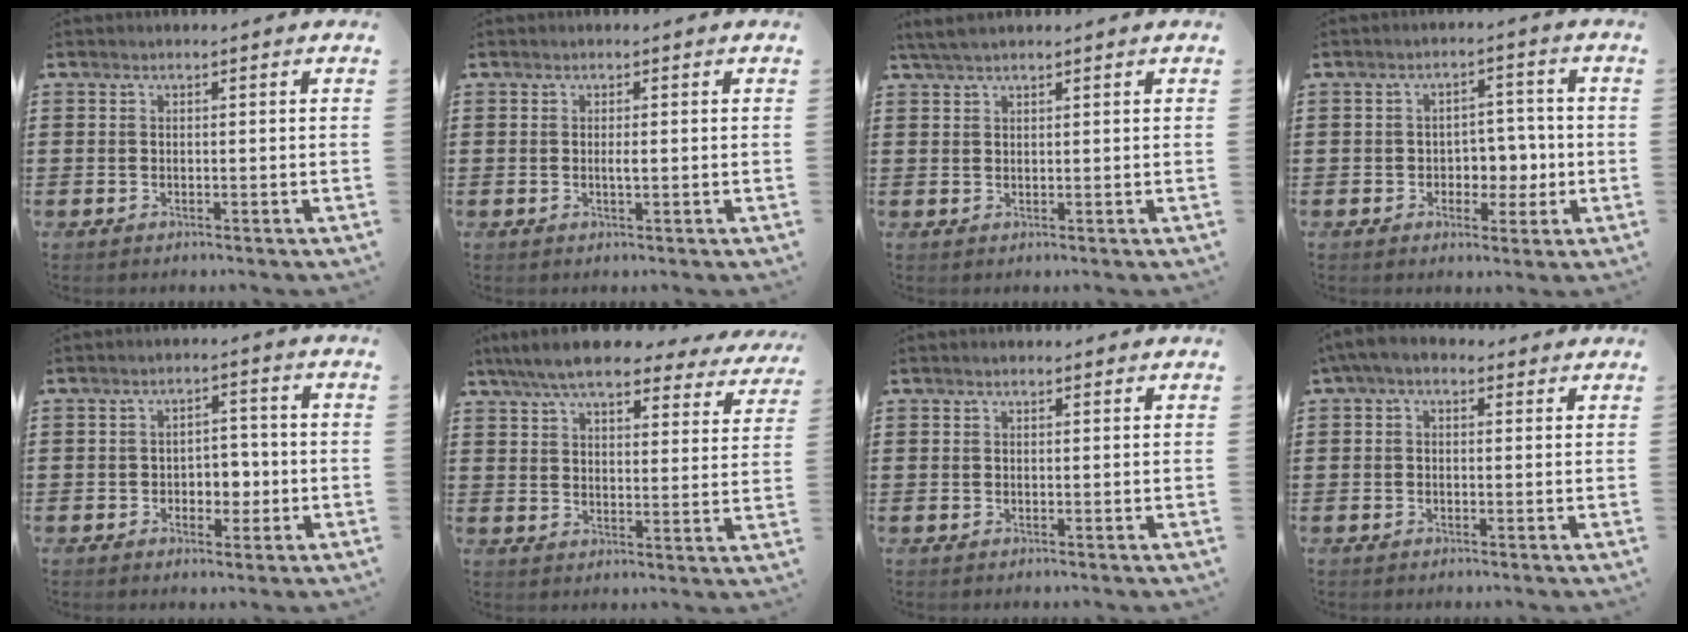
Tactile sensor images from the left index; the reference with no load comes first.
{"total": 1.2, "force": [0.1, 0.2, 1.2], "torque": [-0.024, -0.004, 0.002]}
{"total": 2.6, "force": [1.9, 0.5, 1.7], "torque": [-0.036, 0.002, 0.037]}
{"total": 4.7, "force": [-0.7, 3.9, 2.6], "torque": [-0.047, 0.003, -0.021]}
{"total": 3.9, "force": [-0.9, 2.8, 2.5], "torque": [-0.047, 0.003, -0.023]}
{"total": 8.4, "force": [7.4, 1.3, 3.9], "torque": [-0.105, -0.027, 0.132]}
{"total": 1.0, "force": [0.8, 0.2, 0.6], "torque": [-0.012, 0.001, 0.014]}
{"total": 2.8, "force": [1.2, 1.6, 2.0], "torque": [-0.043, 0.008, 0.020]}